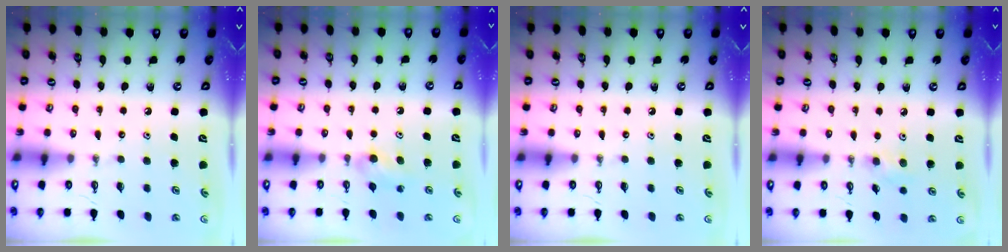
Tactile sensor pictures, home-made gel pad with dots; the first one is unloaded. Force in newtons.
{"total": 4.3, "press": 4.2, "slide": 0.9}
{"total": 0.0}
{"total": 8.3, "press": 7.1, "slide": 4.2}